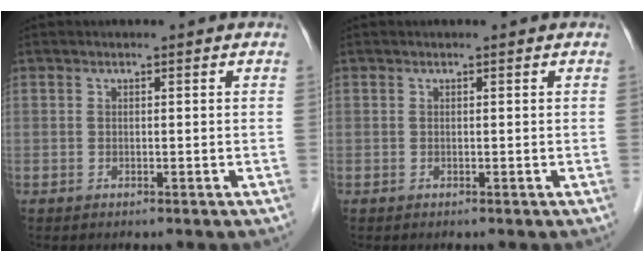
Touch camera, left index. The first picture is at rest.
{"total": 0.0}